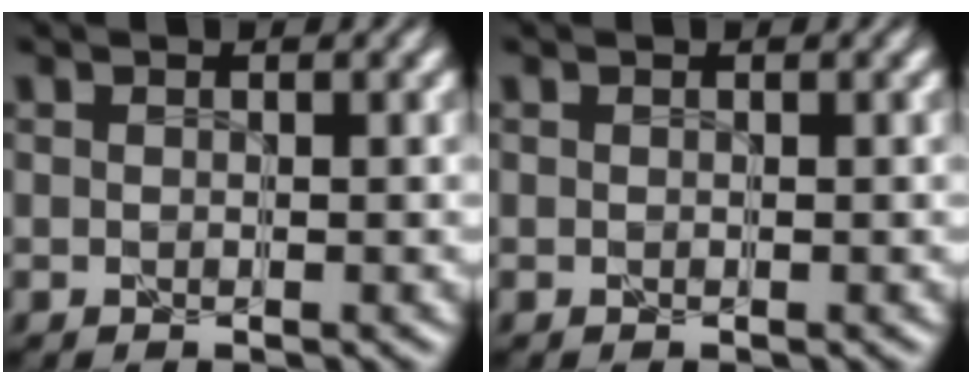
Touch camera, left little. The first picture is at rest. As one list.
[{"total": 0.0}]